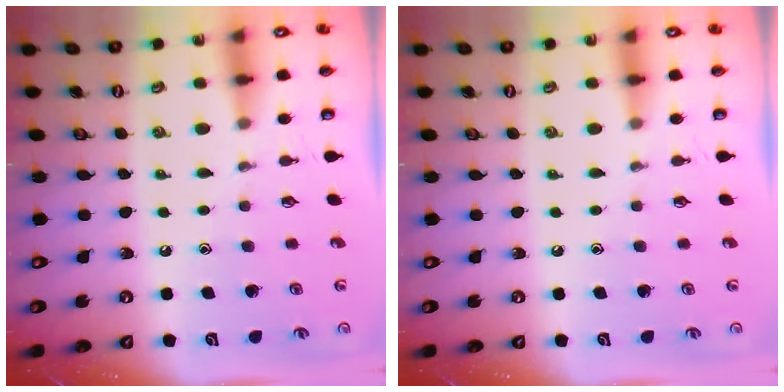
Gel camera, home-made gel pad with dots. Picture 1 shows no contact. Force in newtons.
{"total": 0.0}